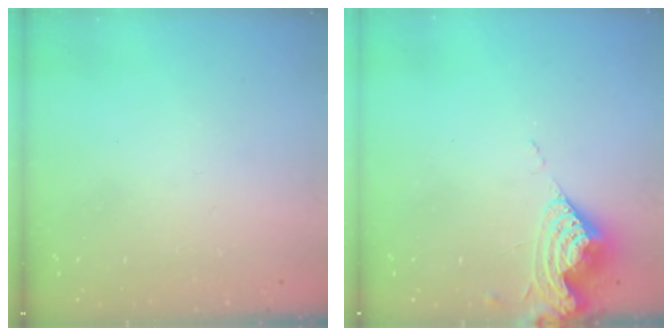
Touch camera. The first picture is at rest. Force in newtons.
{"total": 9.8, "press": 9.8, "slide": 0.8}